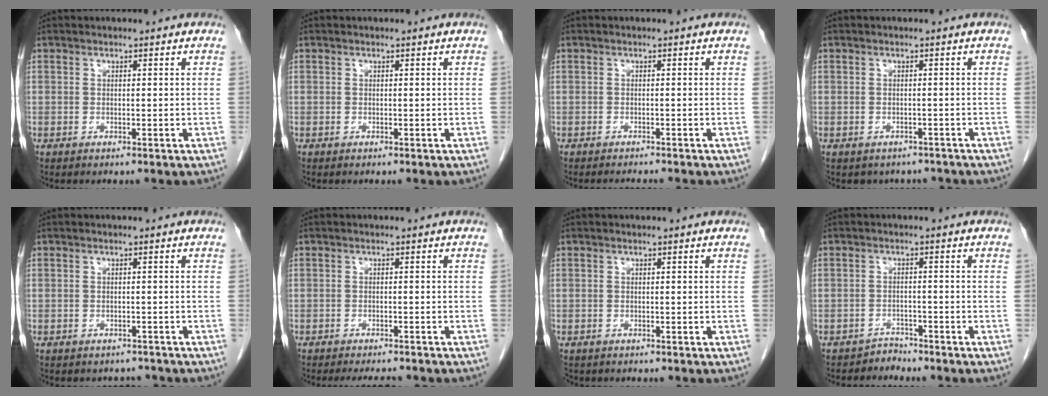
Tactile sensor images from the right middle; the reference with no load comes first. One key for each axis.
{"total": 0.0}
{"total": 2.5, "fx": -2.4, "fy": -0.3, "fz": 0.7, "tx": -0.005, "ty": -0.004, "tz": -0.032}
{"total": 4.2, "fx": -3.6, "fy": 2.2, "fz": 0.3, "tx": 0.003, "ty": 0.010, "tz": -0.041}
{"total": 3.0, "fx": -2.6, "fy": 1.3, "fz": 0.0, "tx": 0.000, "ty": 0.002, "tz": -0.036}
{"total": 5.4, "fx": -4.9, "fy": 1.1, "fz": 2.0, "tx": -0.024, "ty": -0.009, "tz": -0.068}
{"total": 0.9, "fx": -0.7, "fy": 0.5, "fz": 0.1, "tx": -0.011, "ty": 0.002, "tz": -0.013}
{"total": 1.2, "fx": -0.8, "fy": 0.5, "fz": -0.8, "tx": 0.017, "ty": -0.003, "tz": -0.012}